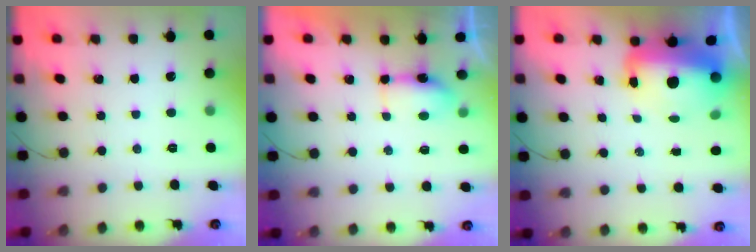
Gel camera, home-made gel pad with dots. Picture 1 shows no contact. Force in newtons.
{"total": 12.4, "press": 6.0, "slide": 10.9}
{"total": 11.7, "press": 11.3, "slide": 2.8}